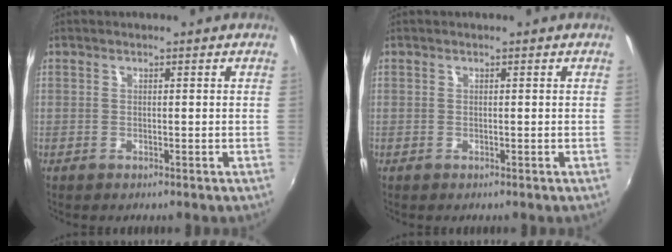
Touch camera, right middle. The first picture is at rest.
{"total": 0.0}